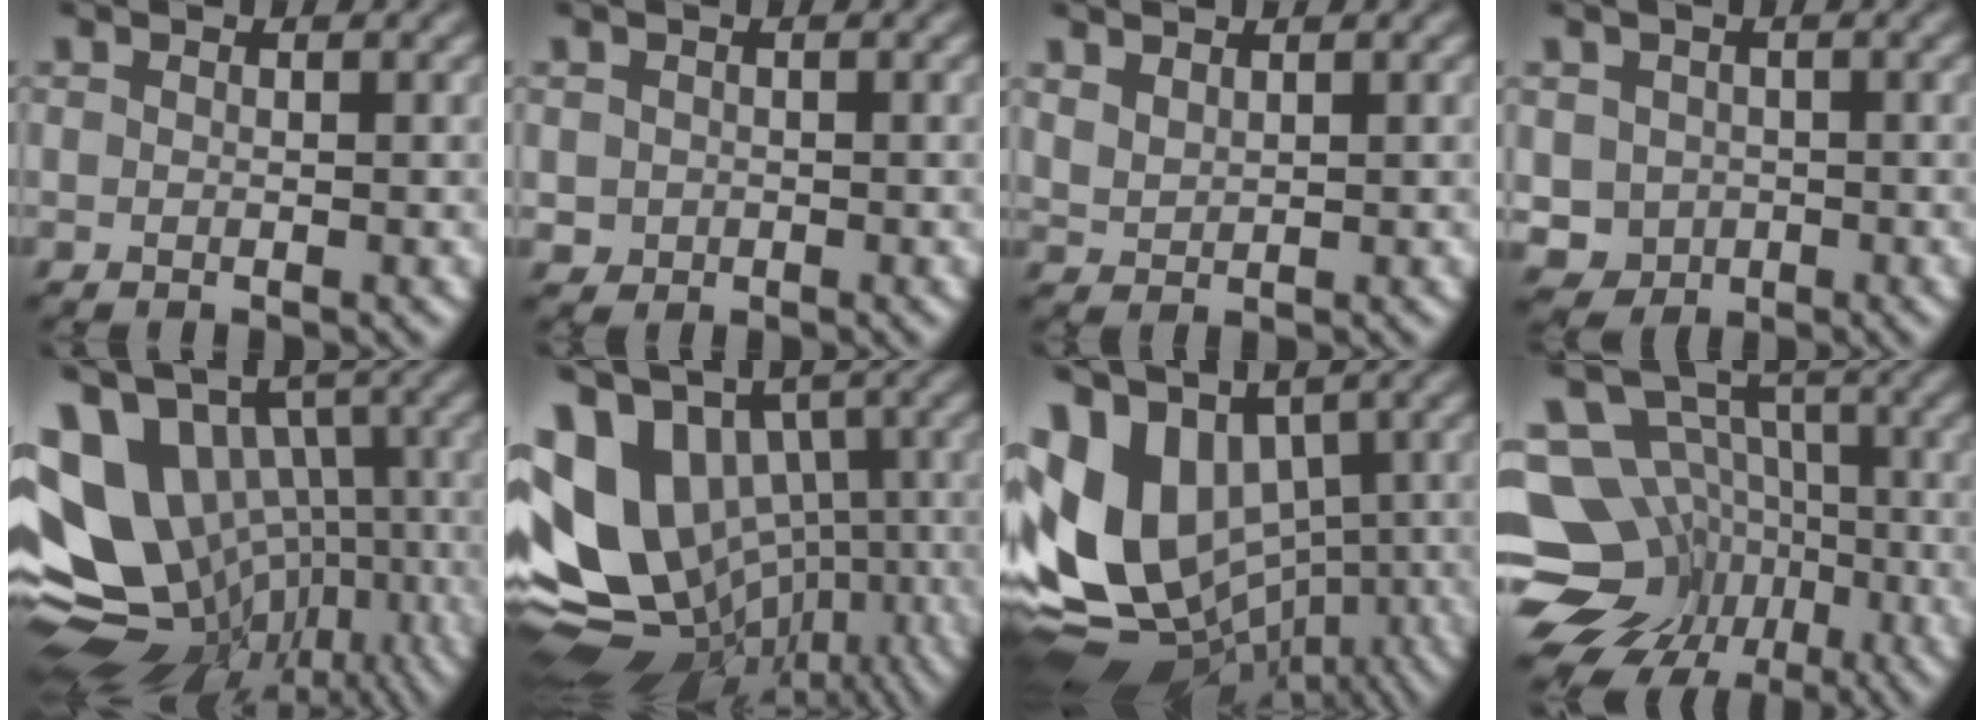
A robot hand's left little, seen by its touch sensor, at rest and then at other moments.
{"total": 0.8, "force": [0.0, 0.8, 0.1], "torque": [0.003, -0.003, -0.002]}
{"total": 1.3, "force": [1.2, 0.3, 0.4], "torque": [-0.015, 0.001, 0.031]}
{"total": 2.6, "force": [-0.3, 2.5, 0.7], "torque": [-0.011, -0.002, -0.002]}
{"total": 16.2, "force": [-1.5, 12.0, 10.7], "torque": [-0.191, -0.007, 0.020]}
{"total": 15.9, "force": [1.0, 11.9, 10.4], "torque": [-0.188, -0.007, 0.052]}
{"total": 12.9, "force": [0.6, 9.6, 8.6], "torque": [-0.180, -0.012, 0.015]}
{"total": 13.6, "force": [-5.3, 11.2, 5.5], "torque": [-0.094, -0.011, -0.088]}